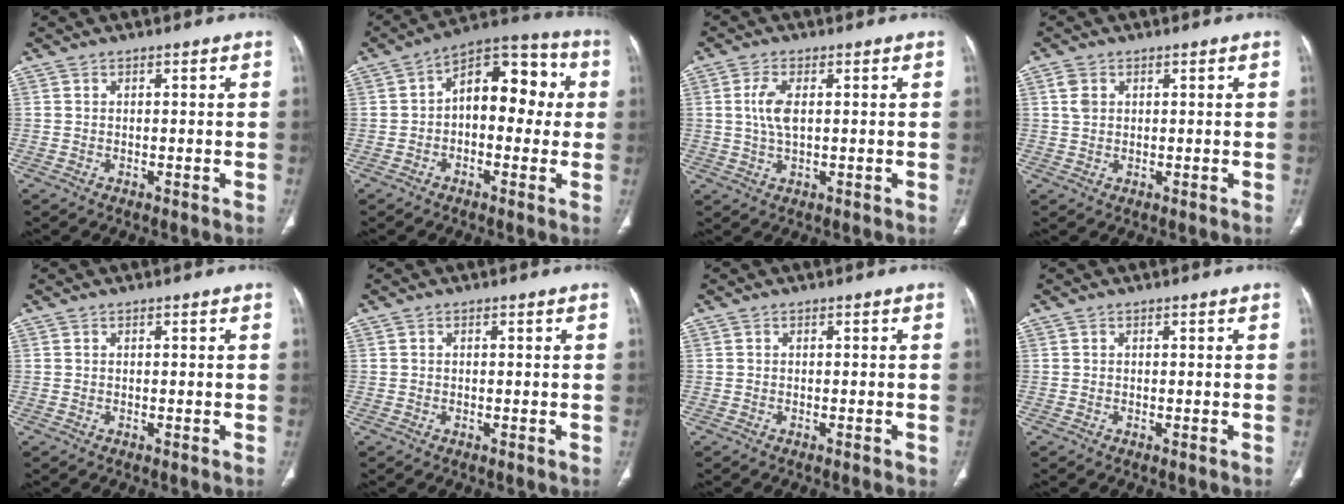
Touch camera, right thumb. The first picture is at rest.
{"total": 13.6, "force": [1.1, 8.1, 10.9], "torque": [-0.109, 0.043, 0.001]}
{"total": 4.9, "force": [0.8, 2.1, 4.3], "torque": [-0.100, -0.001, 0.017]}
{"total": 2.4, "force": [0.8, 1.8, 1.4], "torque": [-0.027, 0.002, 0.020]}
{"total": 0.0}
{"total": 0.0}
{"total": 1.1, "force": [-0.7, 0.2, 0.8], "torque": [-0.013, -0.002, -0.008]}
{"total": 0.0}